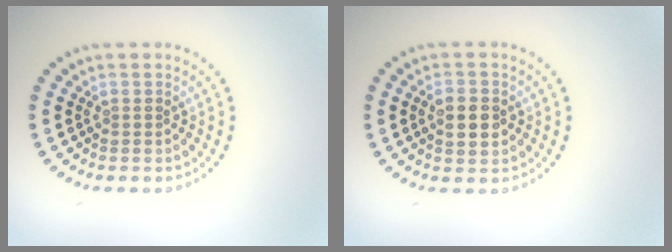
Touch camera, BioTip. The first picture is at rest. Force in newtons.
{"total": 2.8, "press": 2.8, "slide": 0.2}